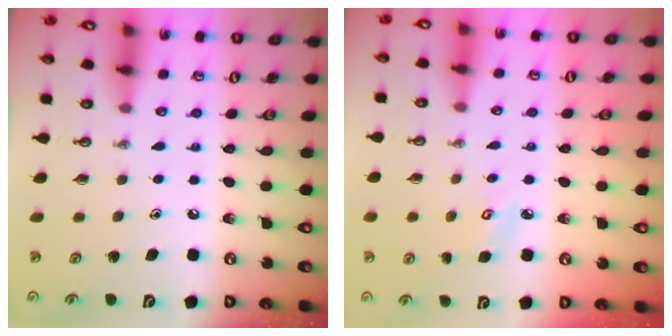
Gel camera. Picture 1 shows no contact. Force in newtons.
{"total": 3.8, "press": 3.8, "slide": 0.3}